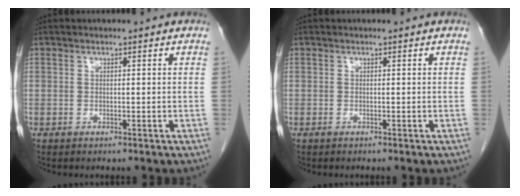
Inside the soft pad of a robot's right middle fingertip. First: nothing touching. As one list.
[{"total": 0.0}]